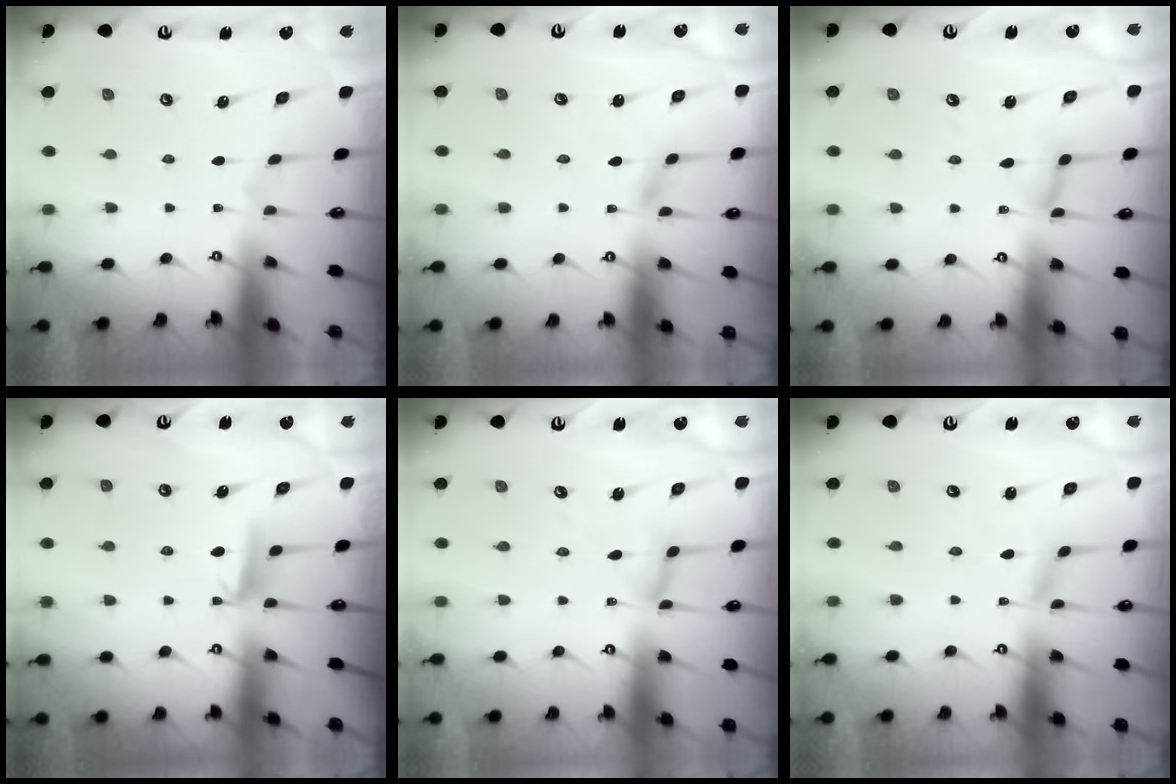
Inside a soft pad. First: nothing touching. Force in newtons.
{"total": 1.6, "press": 1.6, "slide": 0.2}
{"total": 7.6, "press": 7.5, "slide": 0.6}
{"total": 4.9, "press": 4.9, "slide": 0.7}
{"total": 7.6, "press": 7.5, "slide": 0.6}
{"total": 2.9, "press": 2.9, "slide": 0.1}